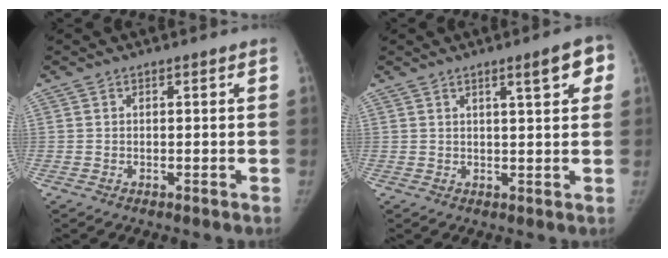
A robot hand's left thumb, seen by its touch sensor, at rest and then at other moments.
{"total": 5.7, "force": [2.7, 1.2, 4.9], "torque": [-0.052, -0.006, 0.035]}